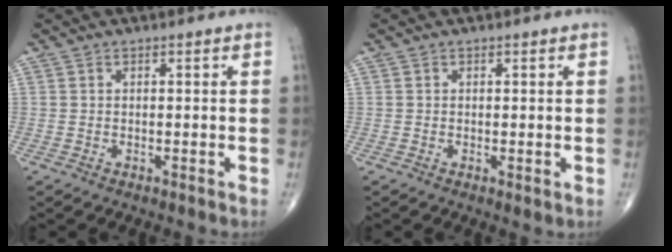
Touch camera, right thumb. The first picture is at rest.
{"total": 0.8, "force": [0.0, 0.3, 0.8], "torque": [-0.014, -0.005, -0.001]}